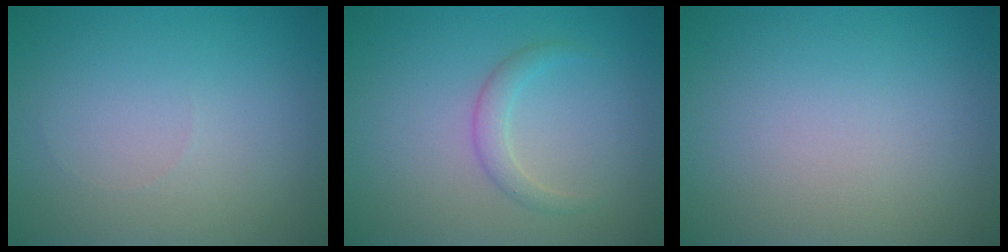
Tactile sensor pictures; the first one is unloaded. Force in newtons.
{"total": 1.6, "press": 1.6, "slide": 0.0}
{"total": 0.0}